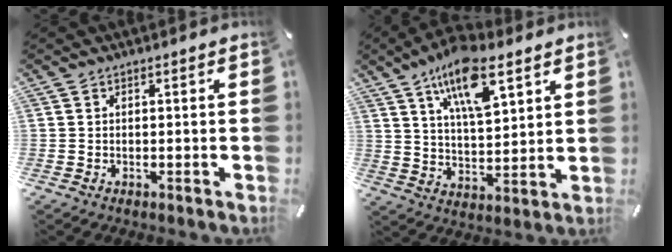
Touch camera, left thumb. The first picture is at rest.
{"total": 13.7, "force": [8.7, 5.5, 9.0], "torque": [-0.160, -0.027, 0.152]}